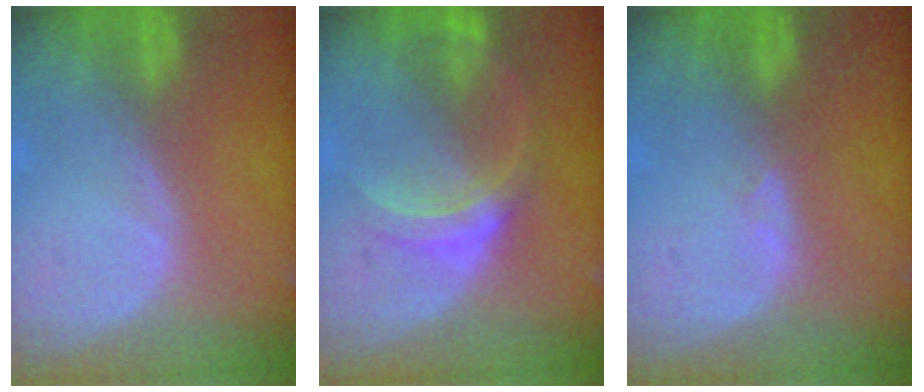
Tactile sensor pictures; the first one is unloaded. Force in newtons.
{"total": 5.5, "press": 5.5, "slide": 0.3}
{"total": 0.9, "press": 0.9, "slide": 0.3}